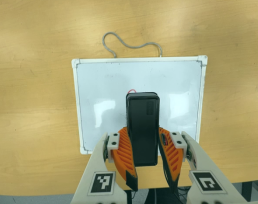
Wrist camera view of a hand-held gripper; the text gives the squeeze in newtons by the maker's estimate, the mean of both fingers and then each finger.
{"total": 9.5, "left": 7.8, "right": 11.2}